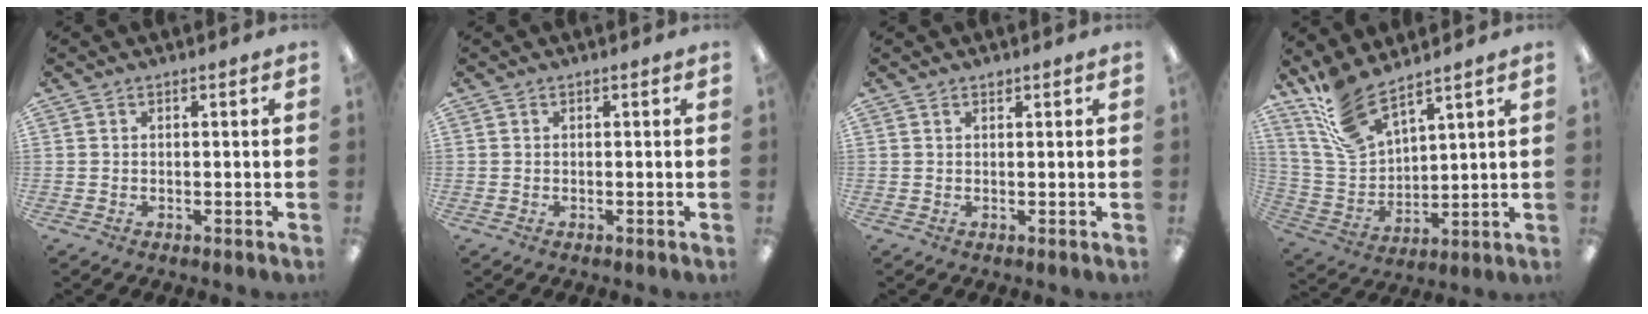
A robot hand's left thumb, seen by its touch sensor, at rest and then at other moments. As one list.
[{"total": 0.0}, {"total": 1.0, "force": [0.8, 0.4, 0.5], "torque": [-0.012, 0.001, 0.014]}, {"total": 13.4, "force": [10.7, 4.9, 6.4], "torque": [-0.152, -0.046, 0.204]}]